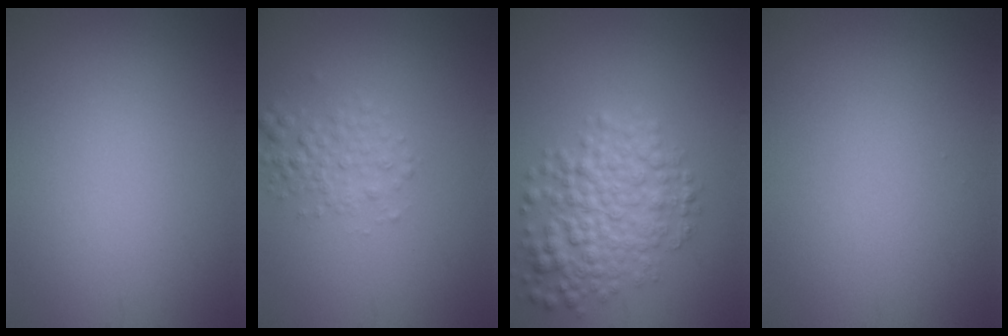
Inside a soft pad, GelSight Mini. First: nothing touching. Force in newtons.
{"total": 2.2, "press": 2.2, "slide": 0.1}
{"total": 5.5, "press": 5.5, "slide": 0.1}
{"total": 0.0}